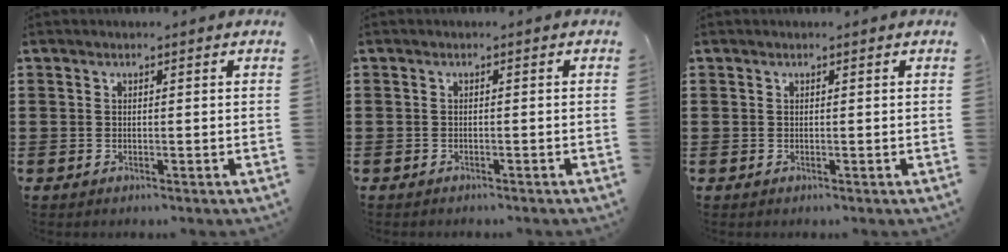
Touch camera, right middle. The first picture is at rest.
{"total": 0.6, "force": [-0.6, 0.1, 0.0], "torque": [-0.003, -0.001, -0.012]}
{"total": 0.0}